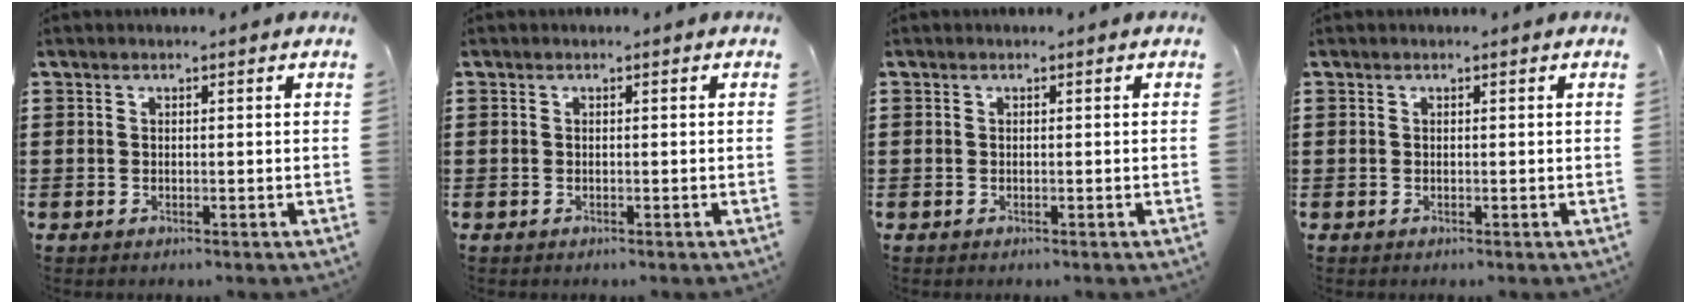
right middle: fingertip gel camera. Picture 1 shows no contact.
{"total": 0.0}
{"total": 0.0}
{"total": 0.0}